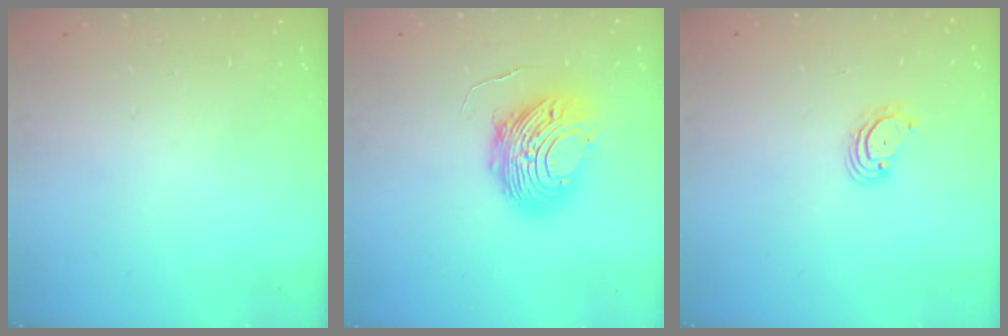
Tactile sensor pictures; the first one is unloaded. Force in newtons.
{"total": 10.7, "press": 10.6, "slide": 1.1}
{"total": 2.9, "press": 2.9, "slide": 0.4}